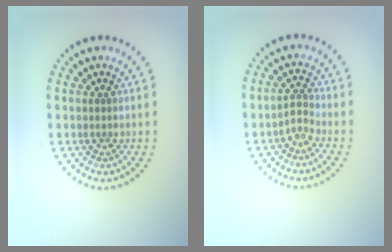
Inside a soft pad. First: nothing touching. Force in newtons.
{"total": 1.4, "press": 0.8, "slide": 1.1}